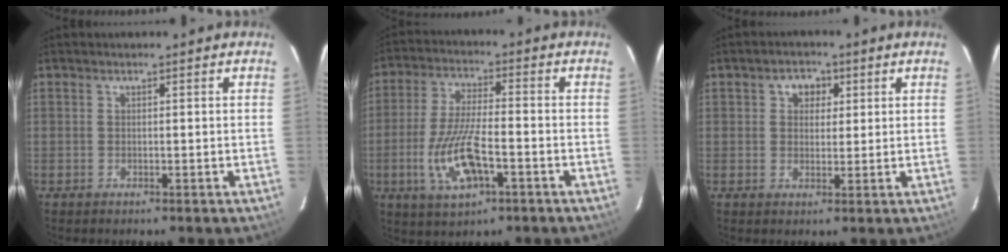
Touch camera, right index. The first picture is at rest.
{"total": 11.8, "force": [-4.1, 3.9, 10.4], "torque": [-0.217, -0.008, -0.074]}
{"total": 3.9, "force": [1.3, 3.3, 1.7], "torque": [-0.020, 0.013, 0.021]}